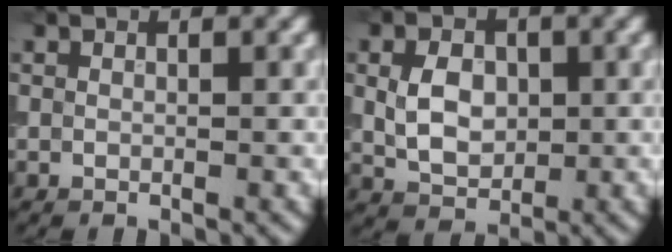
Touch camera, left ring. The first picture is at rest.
{"total": 3.9, "force": [0.3, 2.9, 2.7], "torque": [-0.056, 0.000, 0.003]}